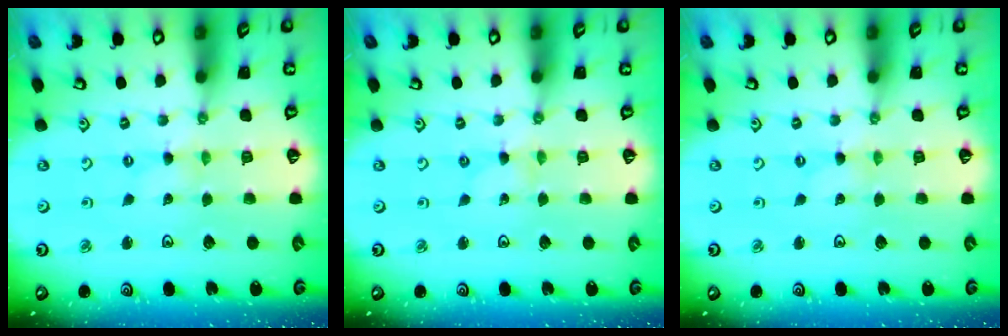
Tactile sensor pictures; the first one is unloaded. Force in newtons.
{"total": 0.0}
{"total": 0.0}